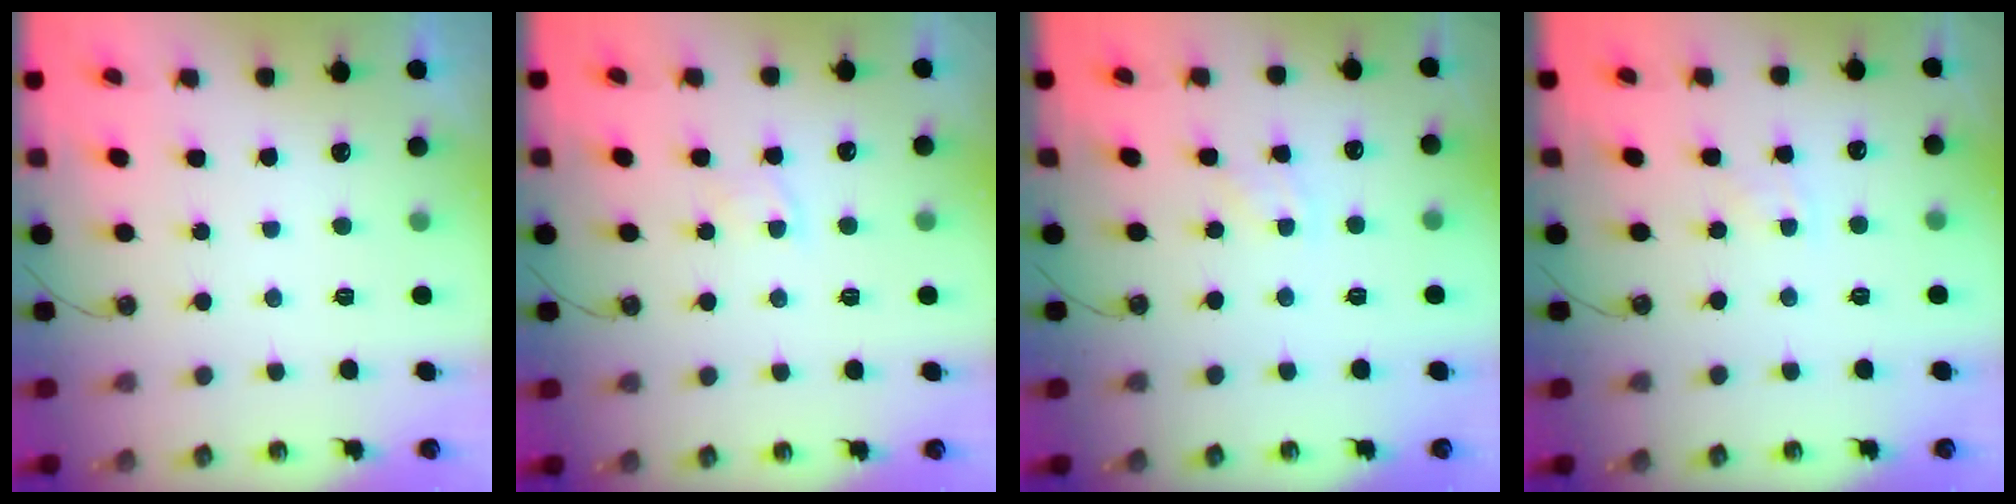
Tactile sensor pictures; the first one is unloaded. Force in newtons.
{"total": 2.8, "press": 2.8, "slide": 0.4}
{"total": 2.3, "press": 2.2, "slide": 0.4}
{"total": 2.7, "press": 2.7, "slide": 0.4}